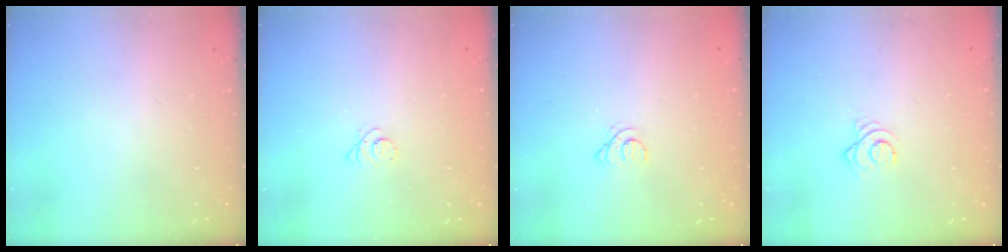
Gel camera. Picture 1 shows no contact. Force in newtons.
{"total": 2.5, "press": 2.5, "slide": 0.3}
{"total": 1.6, "press": 1.6, "slide": 0.2}
{"total": 3.6, "press": 3.6, "slide": 0.2}